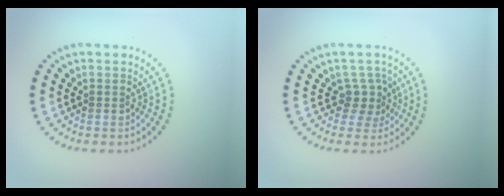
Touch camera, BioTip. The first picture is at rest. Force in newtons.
{"total": 2.2, "press": 1.4, "slide": 1.6}